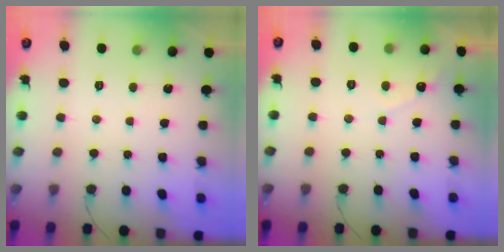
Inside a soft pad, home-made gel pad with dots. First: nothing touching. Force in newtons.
{"total": 2.5, "press": 2.5, "slide": 0.1}